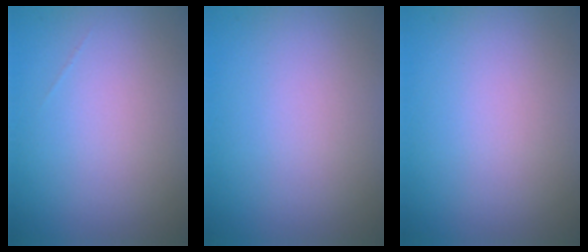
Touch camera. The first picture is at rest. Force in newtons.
{"total": 0.0}
{"total": 0.0}